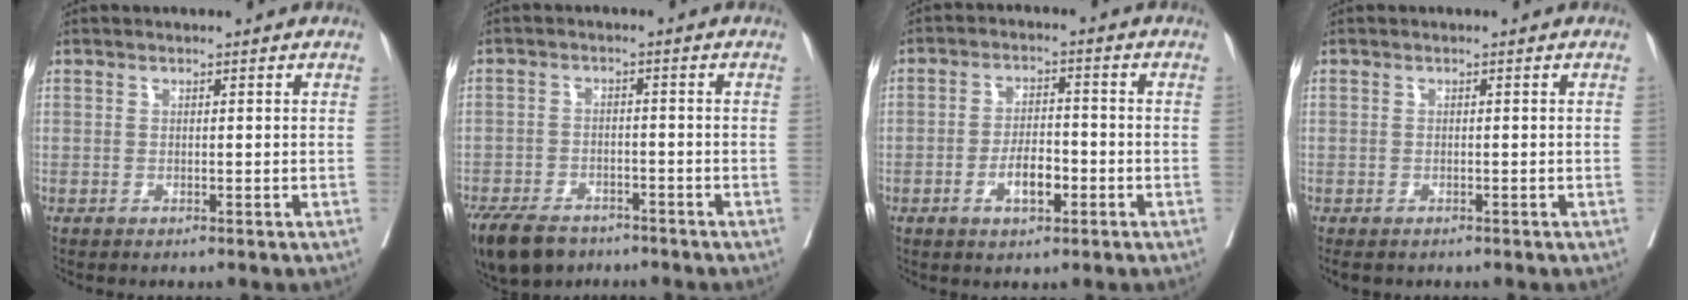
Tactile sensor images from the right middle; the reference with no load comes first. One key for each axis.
{"total": 10.6, "fx": -7.8, "fy": 5.4, "fz": 4.6, "tx": -0.097, "ty": -0.012, "tz": -0.127}
{"total": 5.1, "fx": -2.0, "fy": 2.0, "fz": 4.2, "tx": -0.073, "ty": 0.003, "tz": -0.035}
{"total": 1.9, "fx": -1.5, "fy": 0.9, "fz": 0.7, "tx": -0.013, "ty": -0.005, "tz": -0.020}